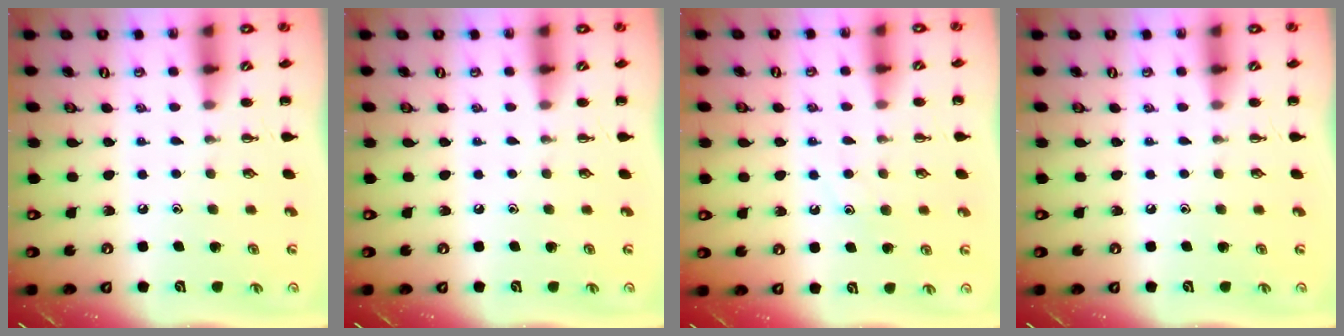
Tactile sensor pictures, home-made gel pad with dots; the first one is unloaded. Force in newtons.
{"total": 0.0}
{"total": 7.7, "press": 7.6, "slide": 1.1}
{"total": 0.0}